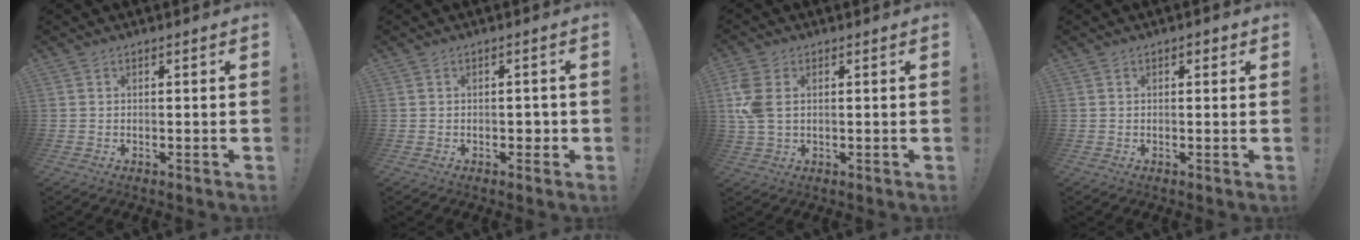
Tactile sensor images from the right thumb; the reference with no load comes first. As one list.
[{"total": 2.5, "force": [-0.7, 1.9, 1.4], "torque": [-0.012, 0.005, -0.014]}, {"total": 7.0, "force": [1.6, 4.4, 5.1], "torque": [-0.114, -0.004, 0.029]}, {"total": 1.1, "force": [0.3, 0.8, 0.7], "torque": [-0.005, 0.001, 0.003]}]